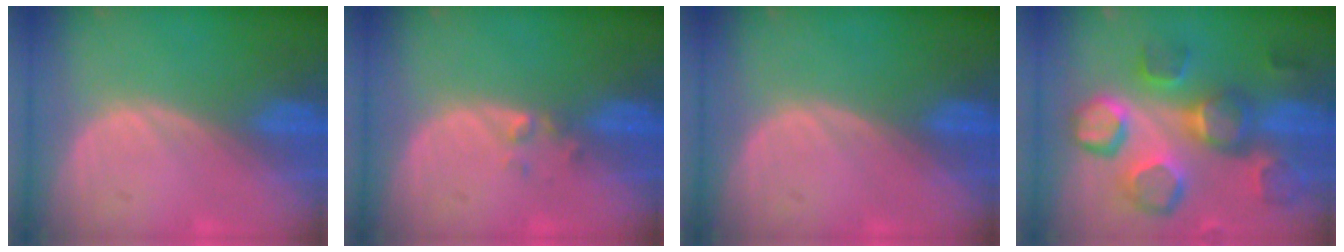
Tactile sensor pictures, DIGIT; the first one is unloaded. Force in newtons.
{"total": 1.4, "press": 1.2, "slide": 0.7}
{"total": 0.0}
{"total": 11.9, "press": 10.8, "slide": 5.0}